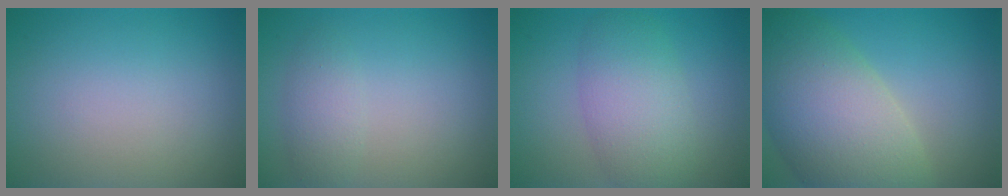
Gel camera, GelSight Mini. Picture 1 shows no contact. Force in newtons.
{"total": 2.0, "press": 2.0, "slide": 0.1}
{"total": 5.2, "press": 5.2, "slide": 0.1}
{"total": 10.8, "press": 10.8, "slide": 0.6}